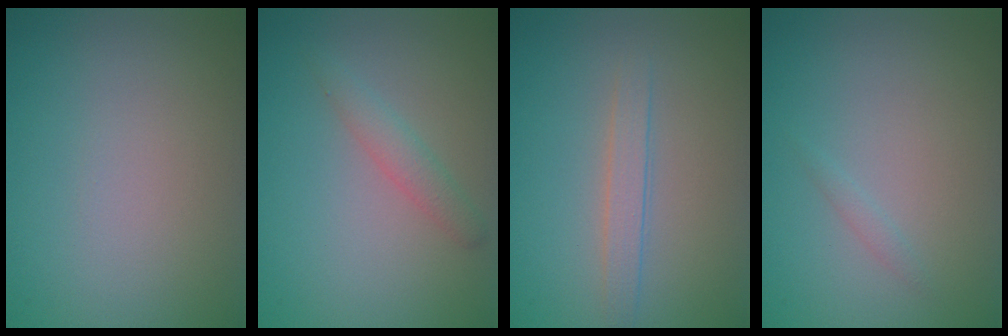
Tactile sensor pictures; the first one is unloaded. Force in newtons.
{"total": 1.7, "press": 1.7, "slide": 0.1}
{"total": 1.7, "press": 1.7, "slide": 0.1}
{"total": 0.5, "press": 0.5, "slide": 0.0}